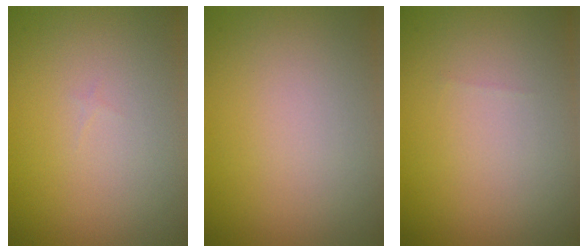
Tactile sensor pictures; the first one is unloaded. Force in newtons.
{"total": 0.0}
{"total": 0.0}